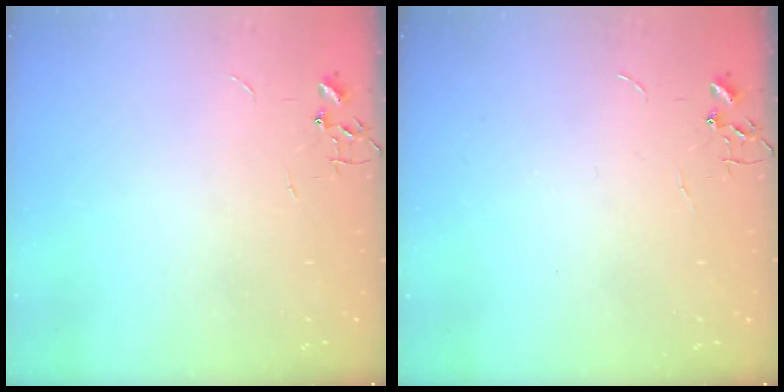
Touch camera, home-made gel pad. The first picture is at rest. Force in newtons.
{"total": 0.0}